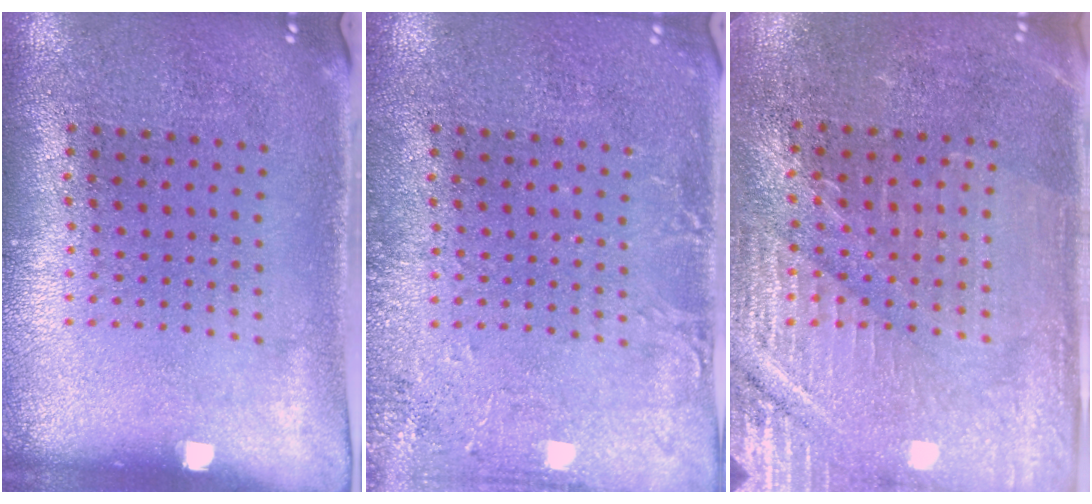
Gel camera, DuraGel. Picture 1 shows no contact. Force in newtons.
{"total": 2.2, "press": 2.2, "slide": 0.3}
{"total": 3.4, "press": 3.4, "slide": 0.7}